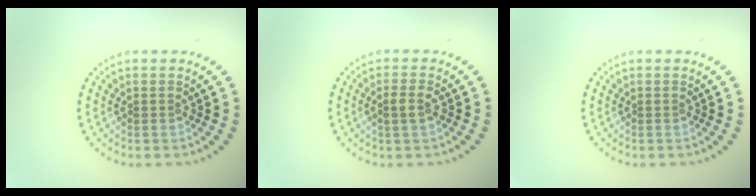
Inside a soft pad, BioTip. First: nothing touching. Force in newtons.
{"total": 1.5, "press": 1.4, "slide": 0.4}
{"total": 0.0}